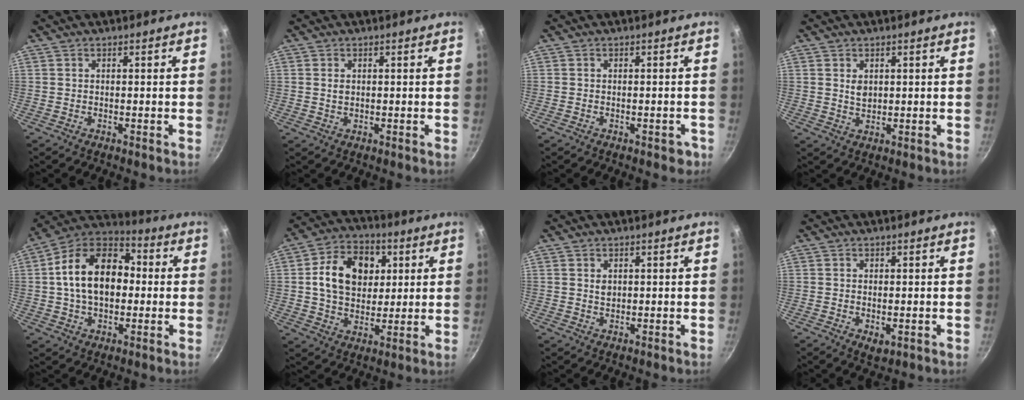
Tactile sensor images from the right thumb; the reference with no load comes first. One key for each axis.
{"total": 1.6, "fx": 0.4, "fy": 1.1, "fz": 1.1, "tx": -0.018, "ty": 0.000, "tz": 0.006}
{"total": 2.2, "fx": -1.1, "fy": 1.3, "fz": 1.4, "tx": -0.005, "ty": 0.014, "tz": -0.005}
{"total": 2.6, "fx": 0.8, "fy": 1.7, "fz": 1.7, "tx": -0.027, "ty": -0.004, "tz": 0.018}
{"total": 18.3, "fx": 1.0, "fy": 12.2, "fz": 13.5, "tx": -0.199, "ty": 0.035, "tz": -0.001}
{"total": 15.4, "fx": 3.5, "fy": 11.5, "fz": 9.7, "tx": -0.130, "ty": 0.006, "tz": 0.049}
{"total": 1.6, "fx": 0.5, "fy": 1.2, "fz": 0.9, "tx": -0.015, "ty": 0.000, "tz": 0.010}
{"total": 2.7, "fx": -0.5, "fy": 1.5, "fz": 2.1, "tx": -0.032, "ty": -0.009, "tz": -0.005}